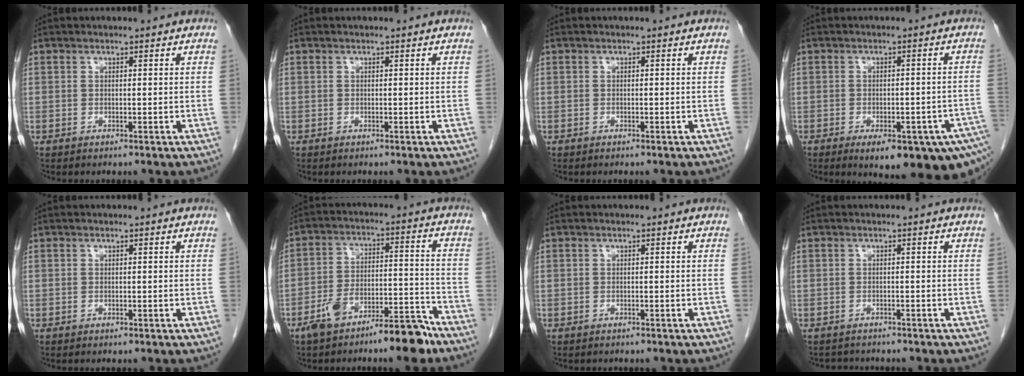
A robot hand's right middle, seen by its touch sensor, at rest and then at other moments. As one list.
[{"total": 0.0}, {"total": 0.0}, {"total": 15.2, "force": [-9.4, 4.4, 11.2], "torque": [-0.100, -0.002, -0.110]}, {"total": 0.0}, {"total": 10.0, "force": [-7.6, 2.4, 6.1], "torque": [-0.105, 0.025, -0.128]}, {"total": 0.7, "force": [-0.6, 0.2, 0.1], "torque": [-0.013, -0.002, -0.011]}, {"total": 2.5, "force": [-2.3, 0.8, 0.0], "torque": [-0.003, -0.006, -0.033]}]